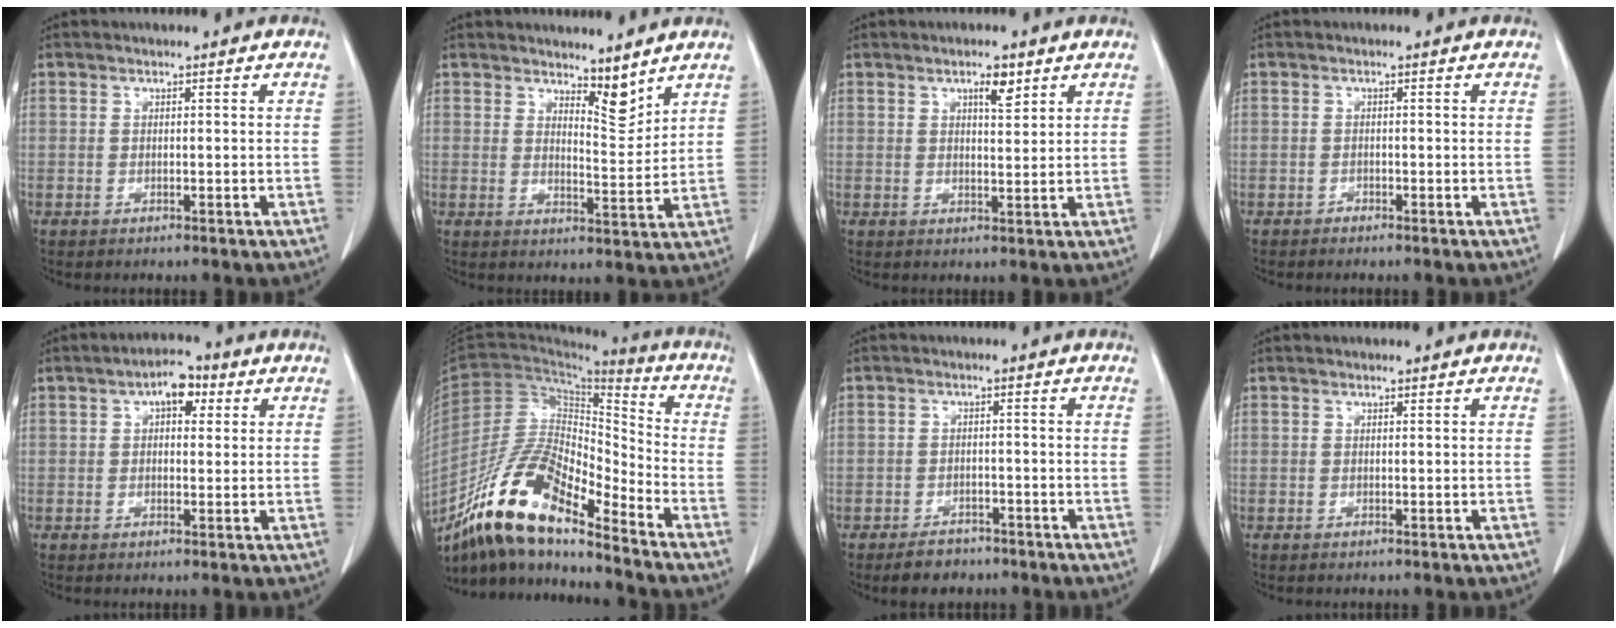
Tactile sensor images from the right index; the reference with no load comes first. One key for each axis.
{"total": 4.6, "fx": 4.0, "fy": 1.1, "fz": 1.9, "tx": -0.028, "ty": -0.015, "tz": 0.068}
{"total": 3.3, "fx": 2.0, "fy": 0.9, "fz": 2.4, "tx": -0.042, "ty": -0.003, "tz": 0.031}
{"total": 0.5, "fx": -0.5, "fy": 0.1, "fz": 0.0, "tx": -0.005, "ty": -0.002, "tz": -0.012}
{"total": 4.9, "fx": 2.0, "fy": 2.4, "fz": 3.8, "tx": -0.060, "ty": 0.018, "tz": 0.024}
{"total": 17.2, "fx": -12.9, "fy": 4.1, "fz": 10.6, "tx": -0.200, "ty": 0.007, "tz": -0.235}
{"total": 3.8, "fx": -2.8, "fy": 2.2, "fz": 1.1, "tx": -0.020, "ty": 0.003, "tz": -0.040}
{"total": 0.0}